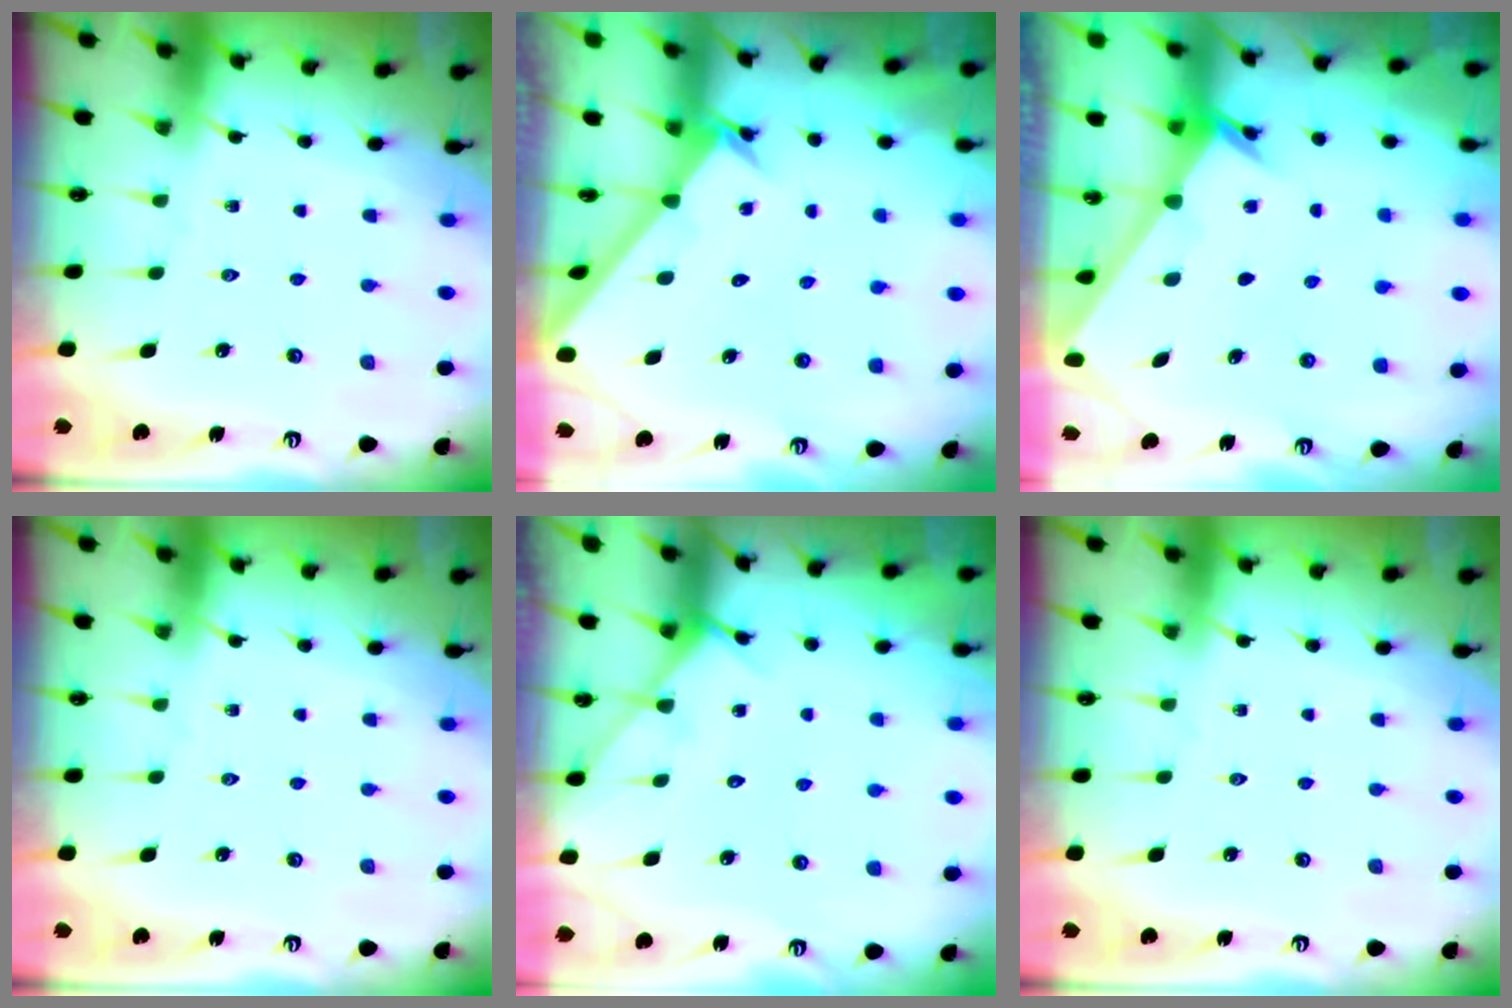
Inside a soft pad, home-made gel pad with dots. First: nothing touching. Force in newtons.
{"total": 2.1, "press": 2.1, "slide": 0.2}
{"total": 2.4, "press": 2.3, "slide": 0.2}
{"total": 0.0}
{"total": 7.0, "press": 7.0, "slide": 0.4}
{"total": 0.0}